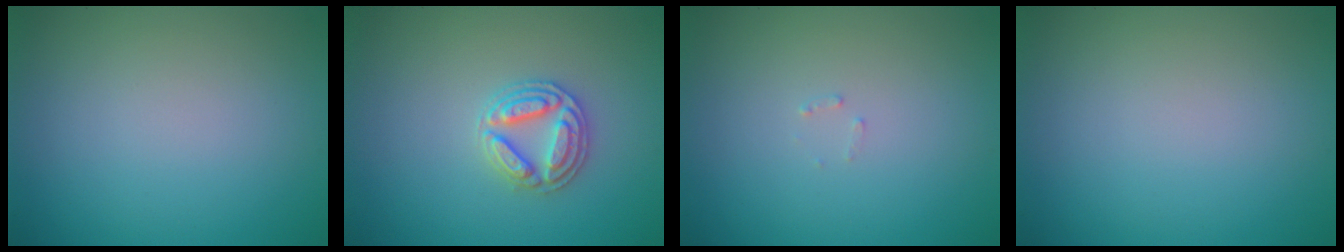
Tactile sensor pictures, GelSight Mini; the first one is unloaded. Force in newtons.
{"total": 2.9, "press": 2.9, "slide": 0.2}
{"total": 0.6, "press": 0.6, "slide": 0.1}
{"total": 0.0}